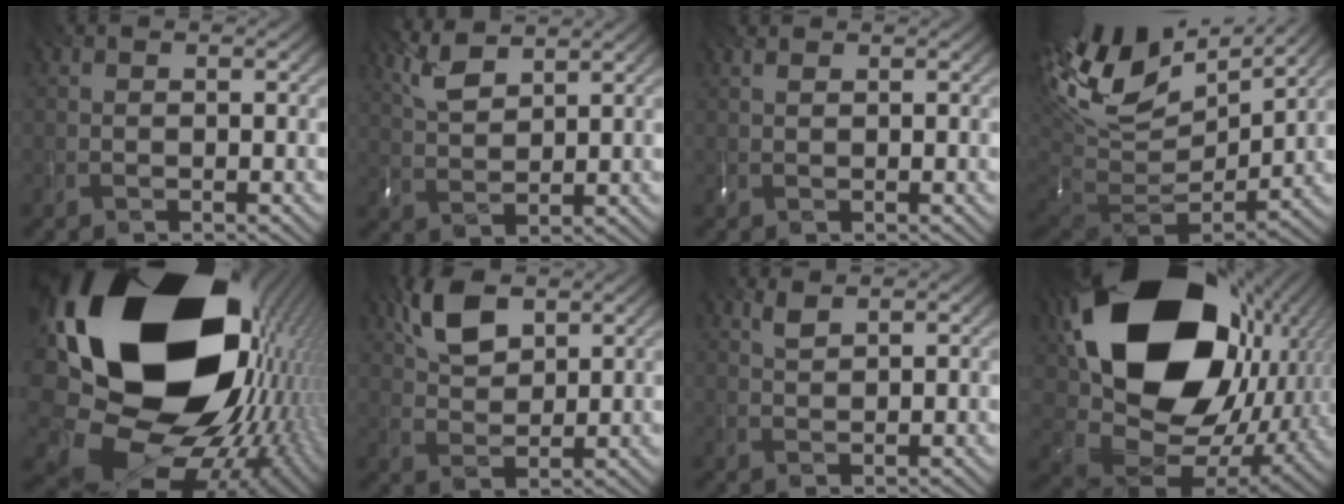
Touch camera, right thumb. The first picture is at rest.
{"total": 5.4, "force": [3.8, 1.7, 3.4], "torque": [-0.093, 0.010, 0.086]}
{"total": 1.1, "force": [0.9, 0.3, 0.7], "torque": [-0.025, 0.007, 0.020]}
{"total": 15.2, "force": [5.5, 9.1, 10.9], "torque": [-0.256, 0.006, 0.112]}
{"total": 23.7, "force": [5.2, 16.6, 16.1], "torque": [-0.332, -0.074, 0.128]}
{"total": 6.7, "force": [3.8, 3.3, 4.4], "torque": [-0.102, 0.004, 0.077]}
{"total": 1.7, "force": [1.3, 0.5, 1.0], "torque": [-0.031, 0.002, 0.028]}
{"total": 22.1, "force": [6.5, 15.6, 14.2], "torque": [-0.333, -0.031, 0.154]}